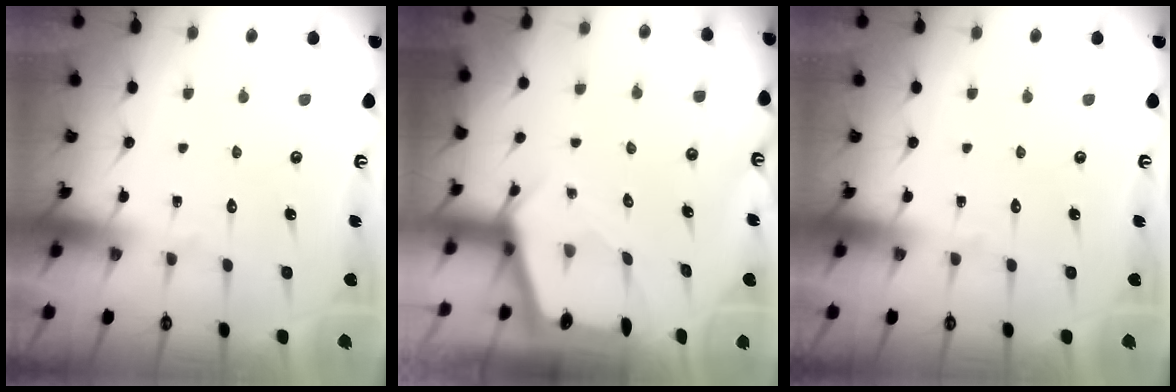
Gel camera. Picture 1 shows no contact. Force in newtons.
{"total": 2.4, "press": 2.4, "slide": 0.3}
{"total": 0.0}